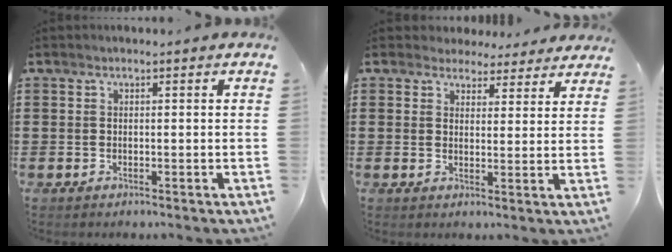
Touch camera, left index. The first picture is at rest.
{"total": 3.7, "force": [3.4, 1.3, 0.4], "torque": [-0.021, -0.005, 0.064]}